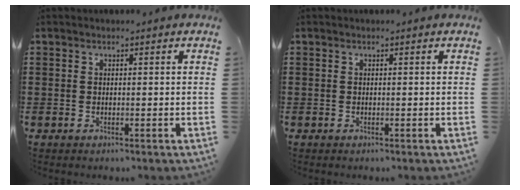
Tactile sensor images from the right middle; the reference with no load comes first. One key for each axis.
{"total": 0.0}